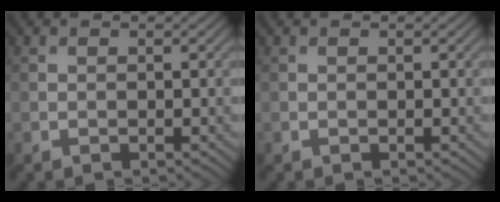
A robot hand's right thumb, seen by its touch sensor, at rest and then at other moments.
{"total": 0.0}